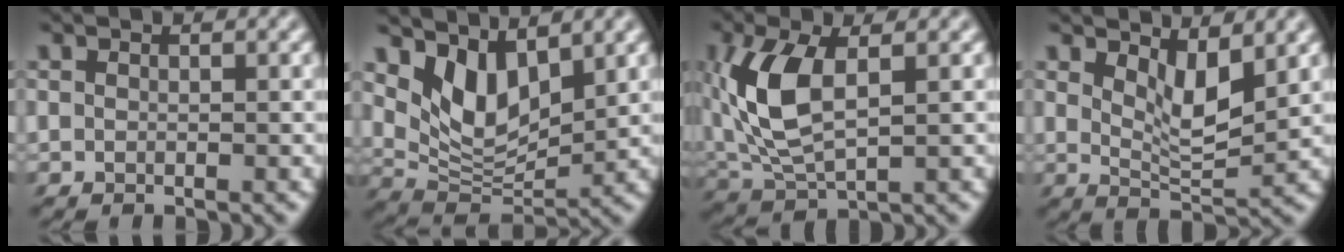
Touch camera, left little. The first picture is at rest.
{"total": 5.7, "force": [3.0, 2.3, 4.3], "torque": [-0.082, -0.013, 0.051]}
{"total": 6.2, "force": [0.5, 2.4, 5.7], "torque": [-0.132, 0.008, 0.003]}
{"total": 3.7, "force": [1.9, 1.2, 3.0], "torque": [-0.055, -0.012, 0.028]}